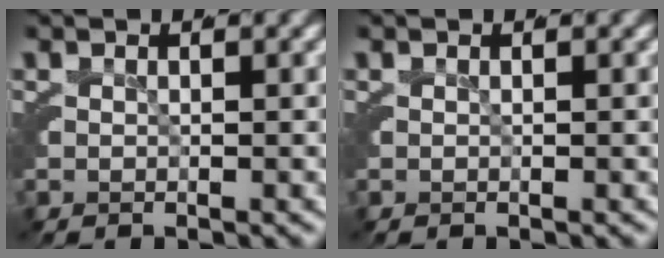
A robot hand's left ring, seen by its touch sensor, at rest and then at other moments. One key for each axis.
{"total": 0.0}